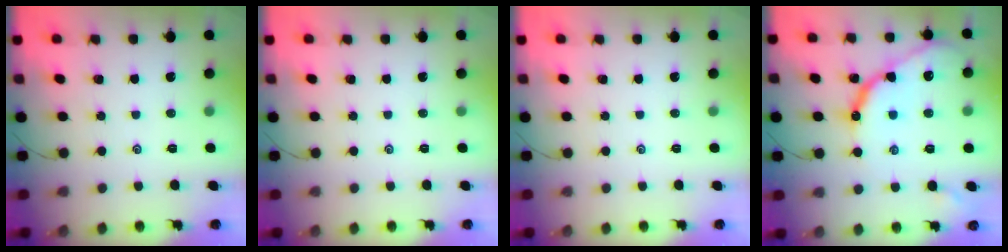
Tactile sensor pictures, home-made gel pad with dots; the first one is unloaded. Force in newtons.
{"total": 0.0}
{"total": 0.0}
{"total": 13.8, "press": 13.8, "slide": 1.3}